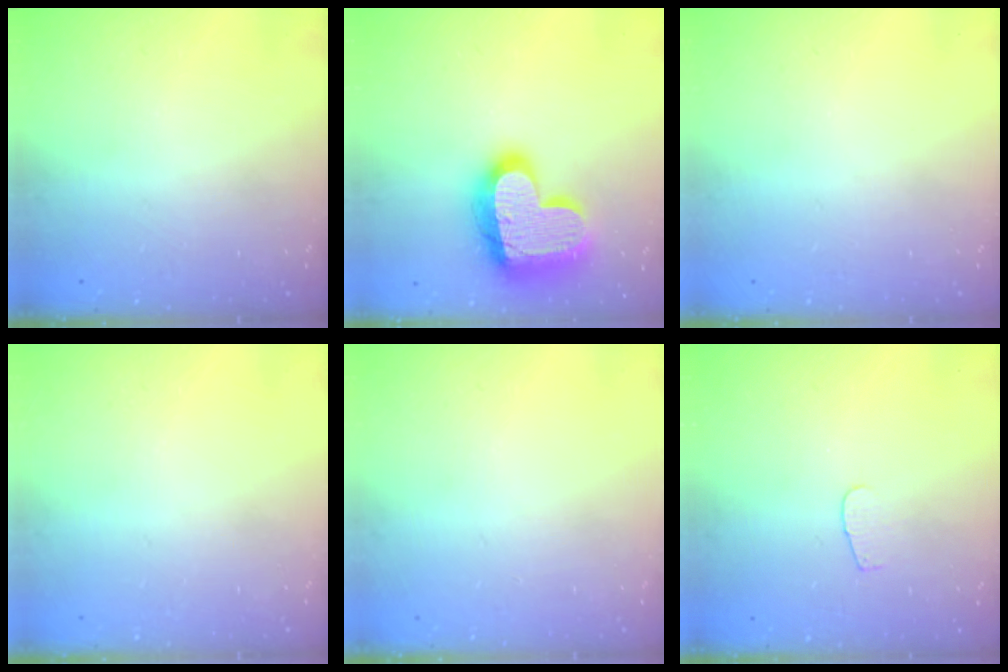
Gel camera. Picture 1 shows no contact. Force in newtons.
{"total": 22.4, "press": 22.4, "slide": 1.4}
{"total": 0.0}
{"total": 0.0}
{"total": 0.0}
{"total": 3.3, "press": 3.3, "slide": 0.3}